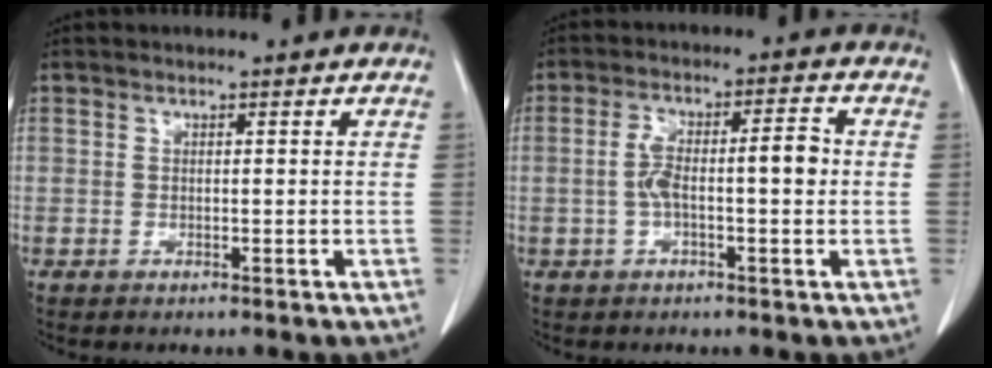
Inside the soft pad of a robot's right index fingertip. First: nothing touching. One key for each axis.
{"total": 7.2, "fx": -0.4, "fy": 1.9, "fz": 7.0, "tx": -0.131, "ty": 0.031, "tz": -0.007}